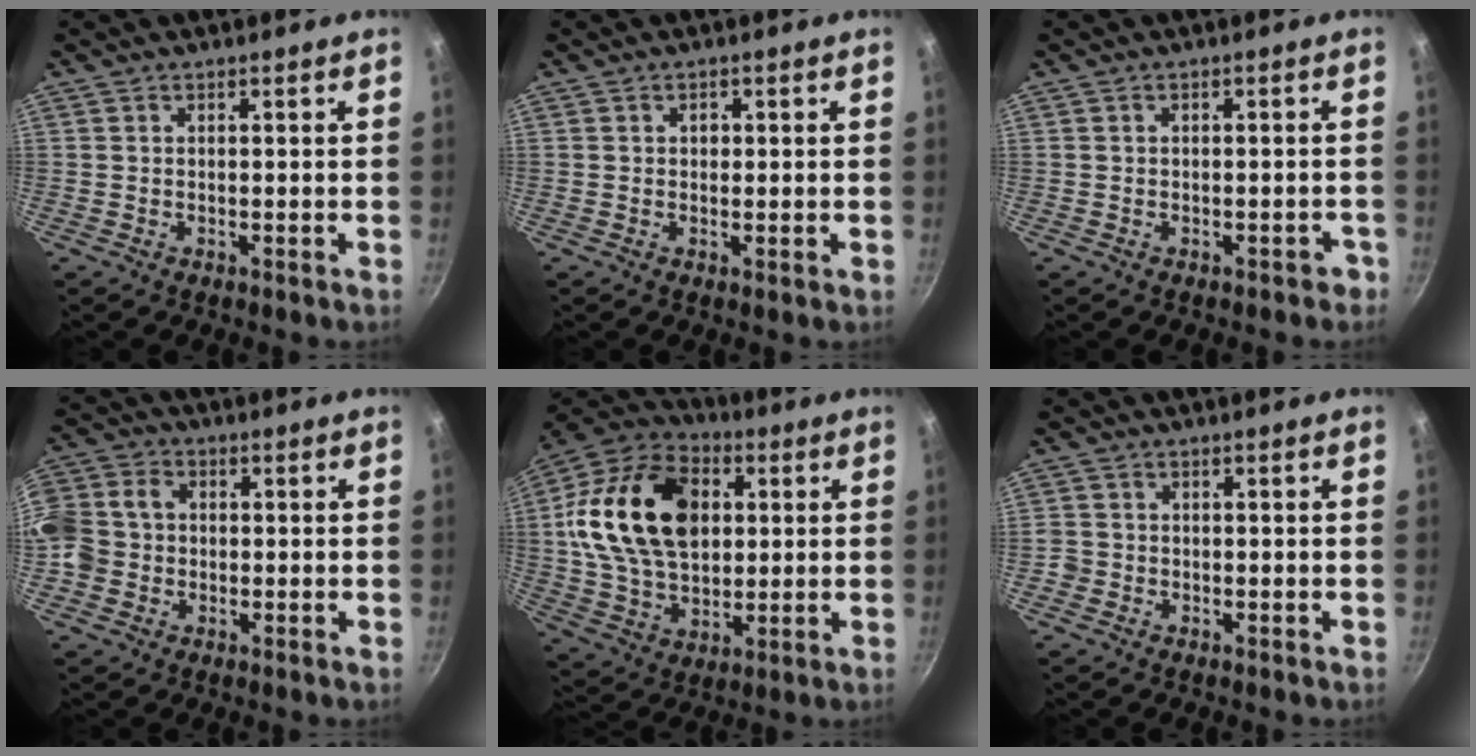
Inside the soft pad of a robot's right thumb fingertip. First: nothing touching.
{"total": 1.5, "force": [0.3, 1.2, 0.9], "torque": [-0.006, 0.000, 0.002]}
{"total": 1.9, "force": [-1.1, 1.2, 1.0], "torque": [0.003, 0.026, -0.002]}
{"total": 10.2, "force": [-0.9, 8.7, 5.2], "torque": [-0.091, 0.021, -0.036]}
{"total": 24.0, "force": [4.3, 16.3, 17.1], "torque": [-0.283, 0.009, 0.069]}
{"total": 1.8, "force": [-0.7, 1.6, 0.3], "torque": [-0.001, 0.006, -0.012]}